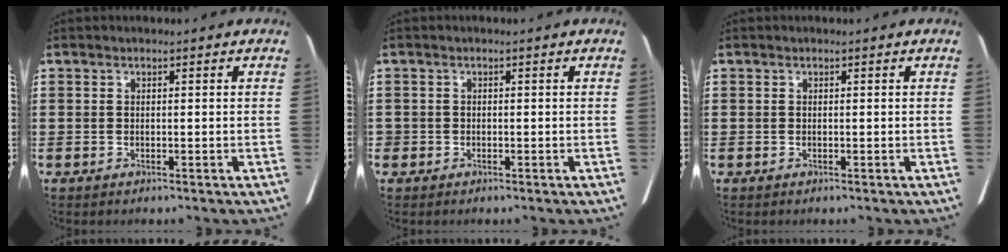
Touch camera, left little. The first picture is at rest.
{"total": 0.7, "force": [-0.3, 0.6, 0.2], "torque": [-0.006, 0.002, -0.008]}
{"total": 0.0}